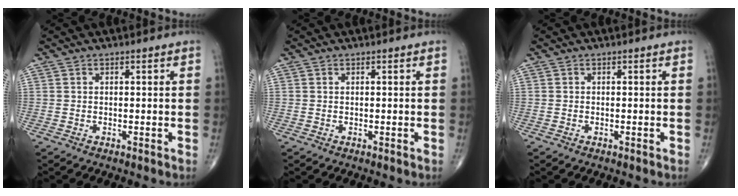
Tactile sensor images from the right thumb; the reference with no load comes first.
{"total": 0.0}
{"total": 0.0}